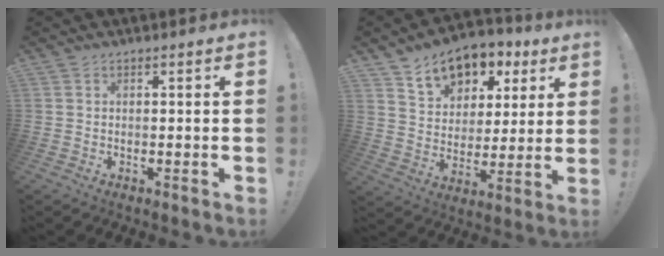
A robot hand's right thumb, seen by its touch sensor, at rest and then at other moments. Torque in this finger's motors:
{"motor_torque": [-0.43, 1.52, 0.12, 0.37, 0.31]}